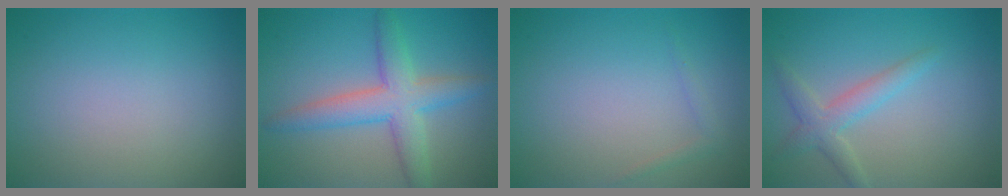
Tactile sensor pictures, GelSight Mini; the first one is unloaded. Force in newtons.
{"total": 5.1, "press": 5.1, "slide": 0.2}
{"total": 0.7, "press": 0.7, "slide": 0.1}
{"total": 2.6, "press": 2.6, "slide": 0.1}